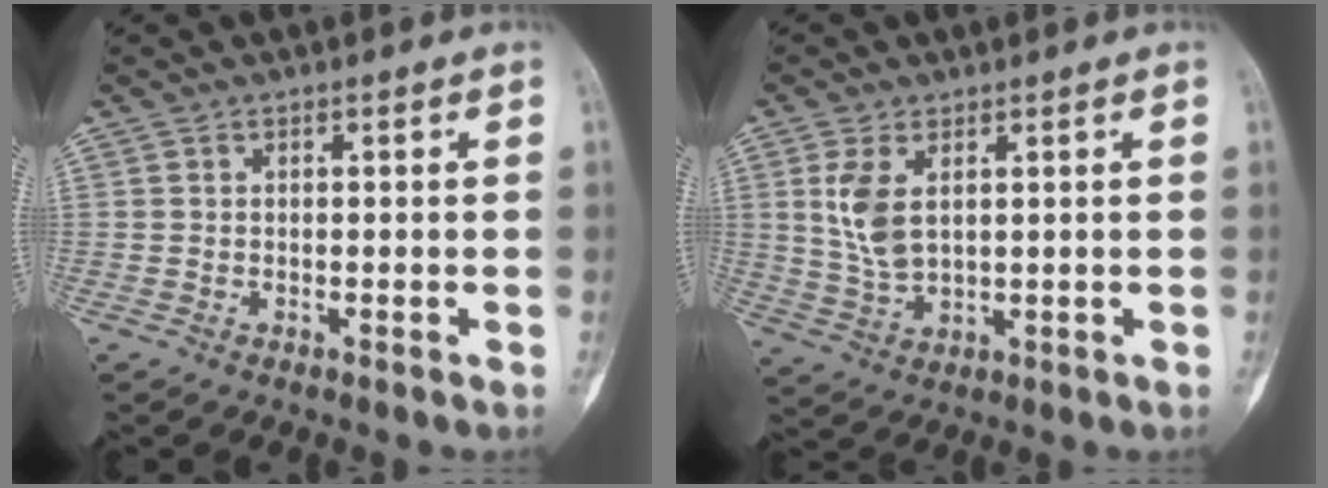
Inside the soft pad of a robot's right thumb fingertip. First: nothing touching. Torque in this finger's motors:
{"motor_torque": [-0.05, 0.49, 0.24, 0.24, 0.10]}